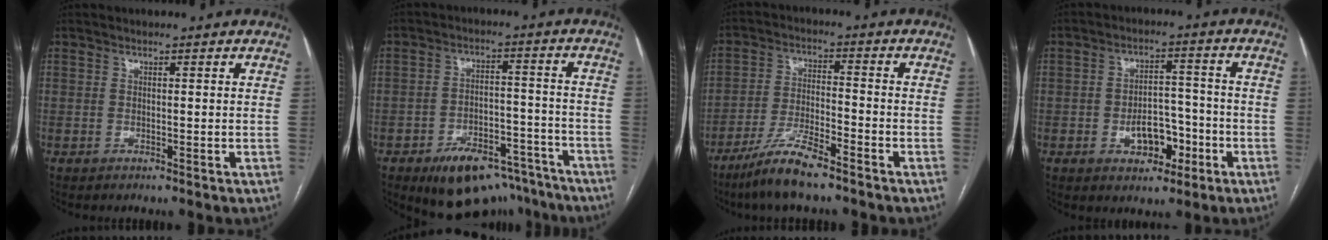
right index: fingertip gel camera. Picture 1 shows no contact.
{"total": 14.4, "force": [-10.5, 7.3, 6.6], "torque": [-0.072, 0.037, -0.153]}
{"total": 8.8, "force": [-6.6, 1.0, 5.7], "torque": [-0.115, -0.019, -0.127]}
{"total": 6.7, "force": [-2.7, 4.1, 4.6], "torque": [-0.066, 0.018, -0.036]}